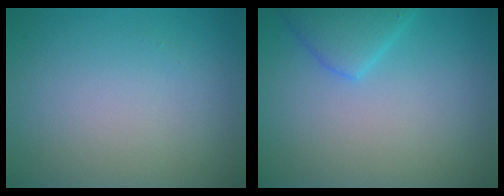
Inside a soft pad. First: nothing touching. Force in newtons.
{"total": 2.9, "press": 2.9, "slide": 0.2}